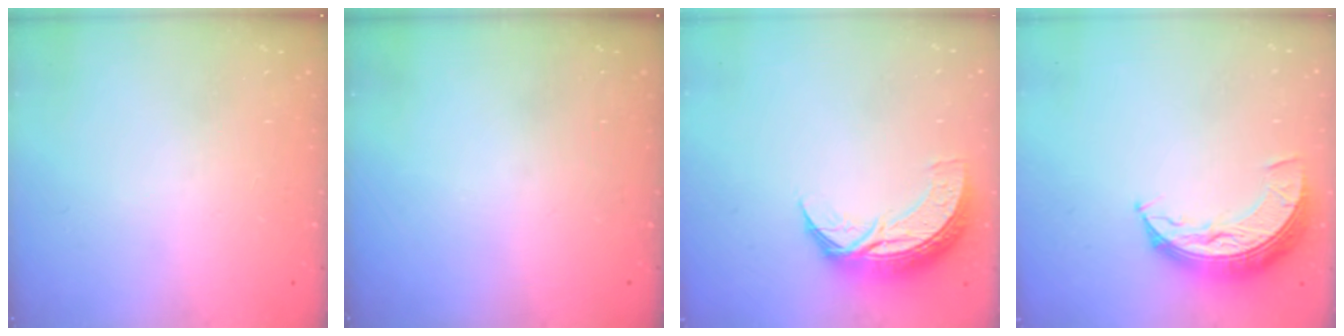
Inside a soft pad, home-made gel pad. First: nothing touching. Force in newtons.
{"total": 0.0}
{"total": 10.1, "press": 10.1, "slide": 0.8}
{"total": 9.5, "press": 9.5, "slide": 0.5}